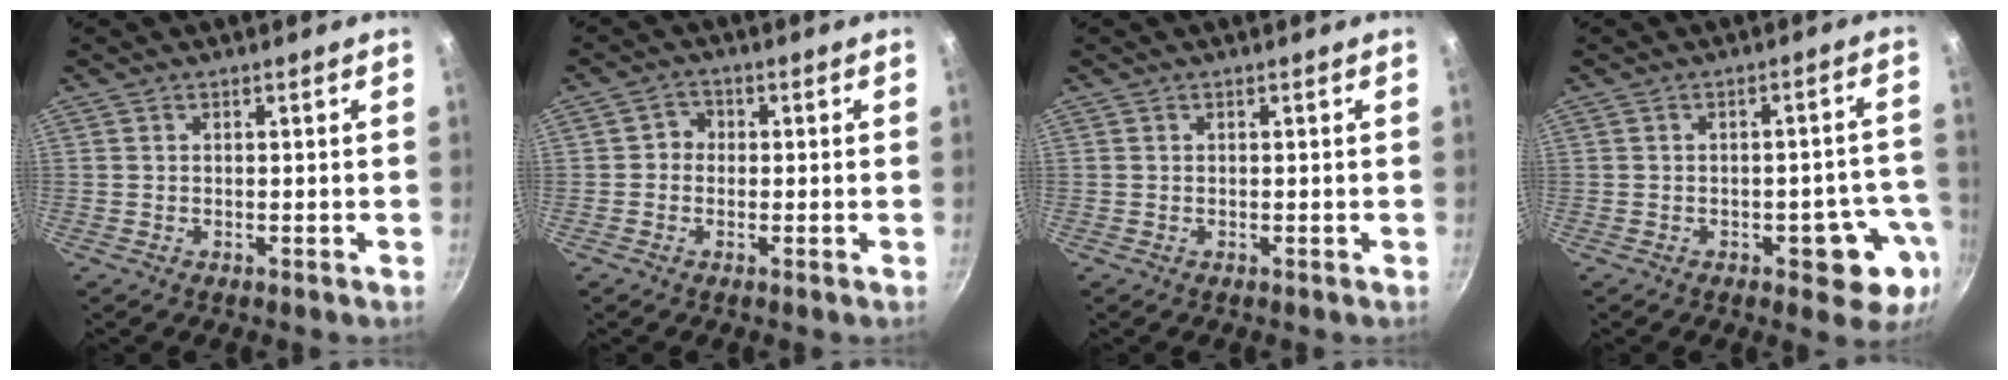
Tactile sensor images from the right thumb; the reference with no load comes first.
{"total": 2.5, "force": [-0.3, 2.3, 0.9], "torque": [0.003, 0.008, -0.012]}
{"total": 0.0}
{"total": 9.2, "force": [-3.5, 4.4, 7.3], "torque": [-0.033, 0.026, -0.040]}